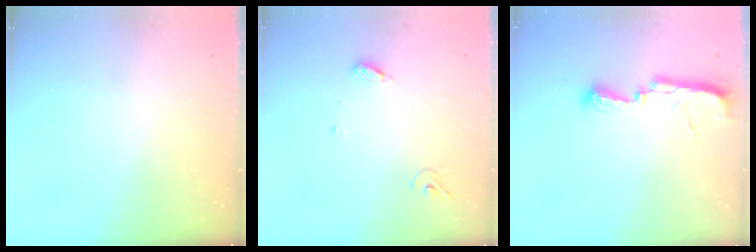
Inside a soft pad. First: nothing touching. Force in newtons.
{"total": 3.6, "press": 3.6, "slide": 0.3}
{"total": 8.8, "press": 8.2, "slide": 3.2}